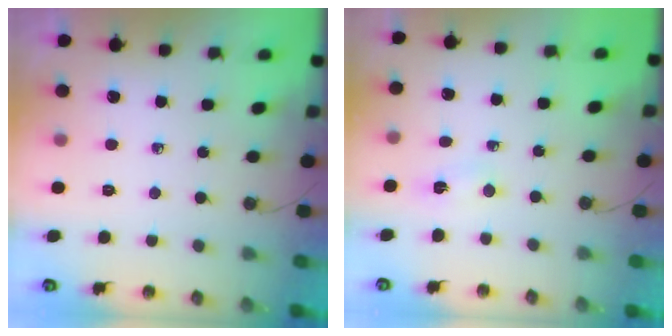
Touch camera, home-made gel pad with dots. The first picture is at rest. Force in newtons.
{"total": 2.0, "press": 1.5, "slide": 1.3}